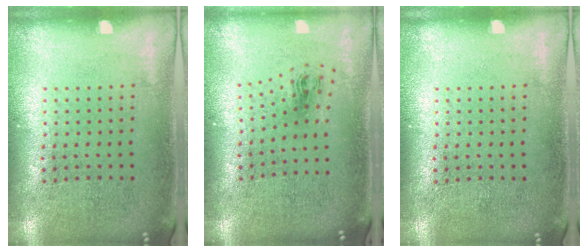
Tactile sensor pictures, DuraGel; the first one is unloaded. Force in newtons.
{"total": 1.0, "press": 0.4, "slide": 0.9}
{"total": 0.0}